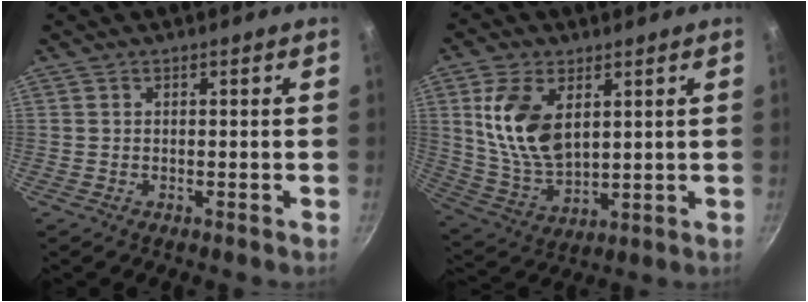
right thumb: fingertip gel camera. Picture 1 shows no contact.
{"total": 13.6, "force": [4.0, 7.9, 10.3], "torque": [-0.185, -0.025, 0.088]}